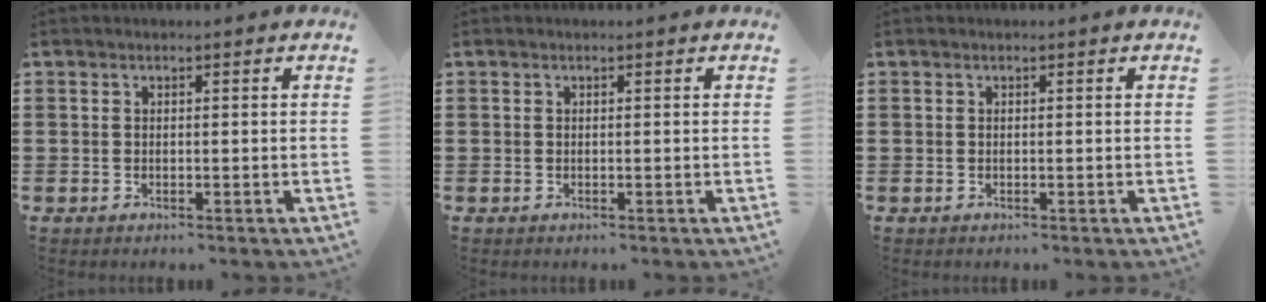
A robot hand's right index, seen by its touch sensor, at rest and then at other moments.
{"total": 0.0}
{"total": 0.0}